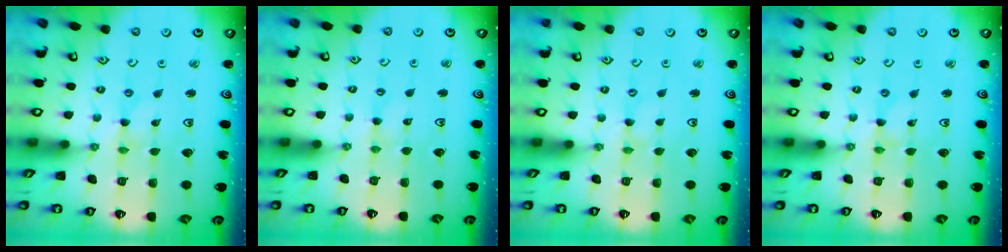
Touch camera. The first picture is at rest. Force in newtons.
{"total": 0.0}
{"total": 0.0}
{"total": 0.0}